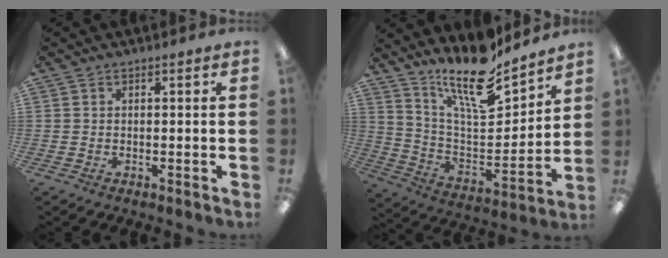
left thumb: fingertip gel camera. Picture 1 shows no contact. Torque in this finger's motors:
{"motor_torque": [0.22, 0.14, 1.40, -1.37, 0.30]}